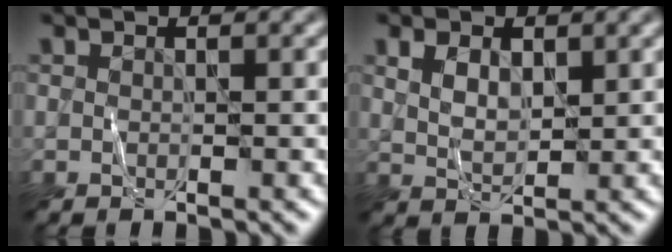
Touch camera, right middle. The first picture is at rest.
{"total": 2.6, "force": [1.2, 1.5, 1.8], "torque": [-0.040, -0.001, 0.027]}